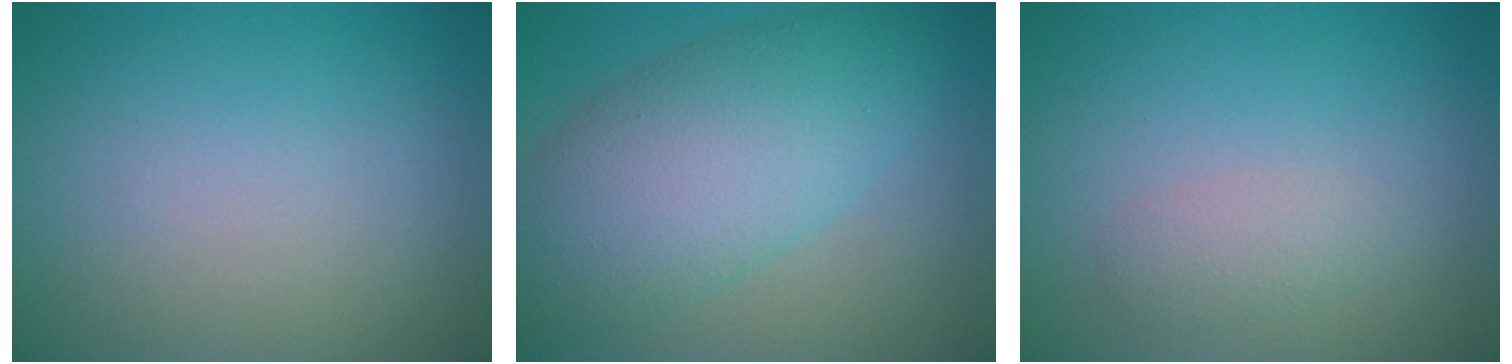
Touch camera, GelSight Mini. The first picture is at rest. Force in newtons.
{"total": 8.7, "press": 8.7, "slide": 0.4}
{"total": 1.5, "press": 1.5, "slide": 0.1}